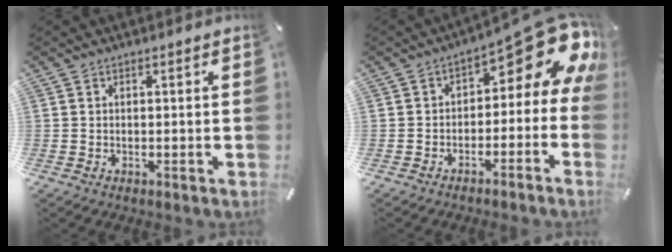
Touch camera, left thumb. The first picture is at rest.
{"total": 12.5, "force": [5.3, 6.0, 9.6], "torque": [-0.118, -0.046, 0.081]}